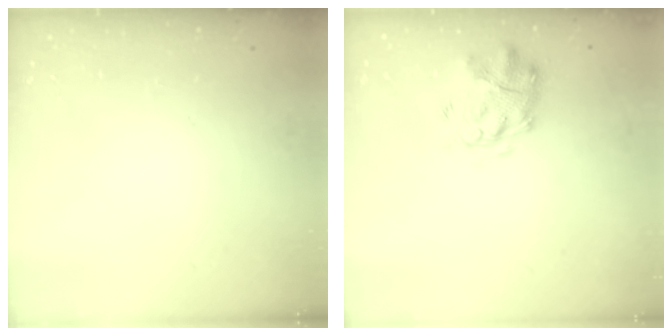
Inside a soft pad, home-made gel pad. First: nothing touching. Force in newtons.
{"total": 3.8, "press": 3.5, "slide": 1.6}